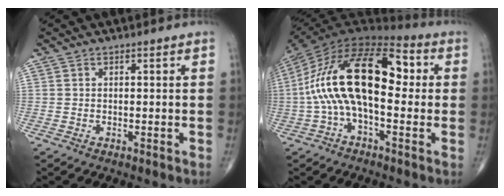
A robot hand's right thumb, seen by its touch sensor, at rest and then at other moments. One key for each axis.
{"total": 21.1, "fx": 0.7, "fy": 10.2, "fz": 18.4, "tx": -0.329, "ty": 0.050, "tz": -0.002}